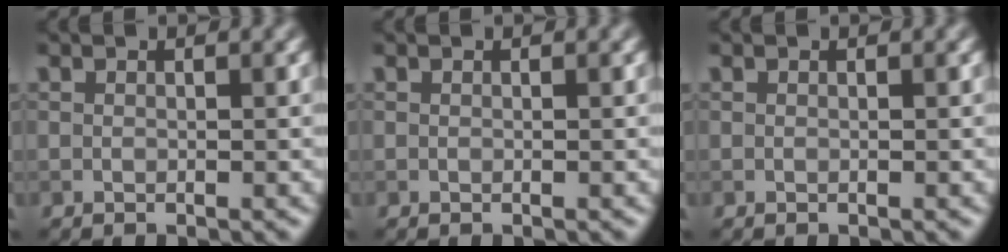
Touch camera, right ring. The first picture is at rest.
{"total": 0.0}
{"total": 0.0}